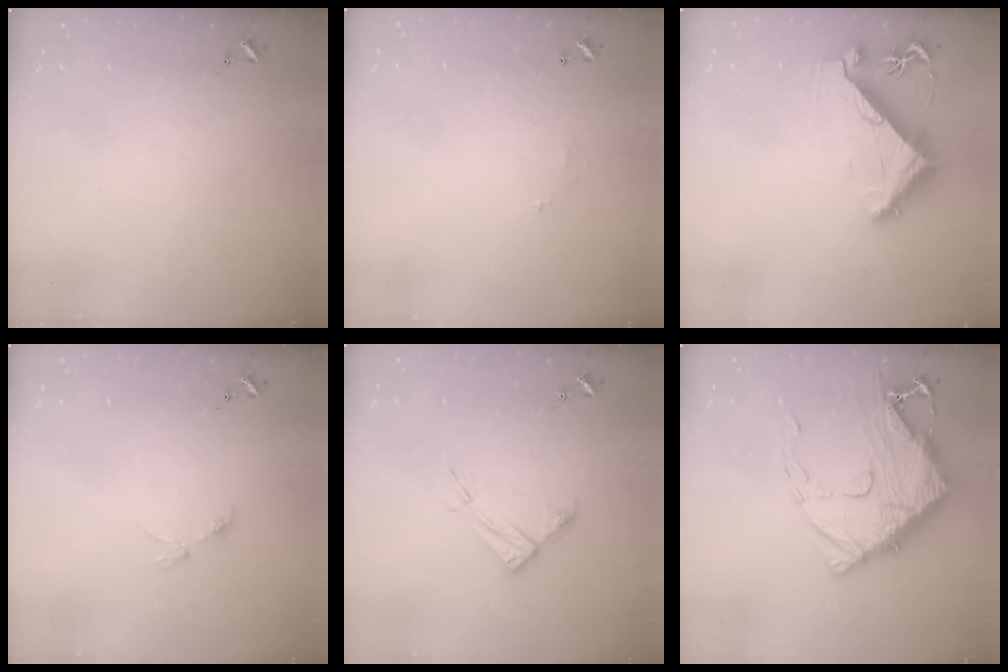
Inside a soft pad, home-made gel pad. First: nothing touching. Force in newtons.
{"total": 3.7, "press": 3.7, "slide": 0.1}
{"total": 9.3, "press": 9.2, "slide": 1.5}
{"total": 2.8, "press": 2.8, "slide": 0.5}
{"total": 8.7, "press": 8.6, "slide": 0.9}
{"total": 17.4, "press": 17.4, "slide": 1.6}